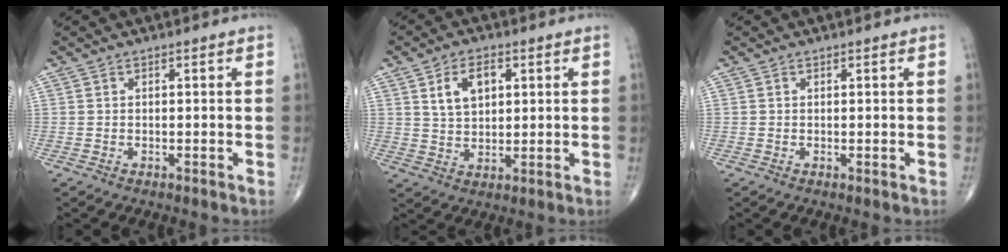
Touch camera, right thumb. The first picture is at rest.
{"total": 7.2, "force": [2.6, 4.5, 5.1], "torque": [-0.073, -0.007, 0.051]}
{"total": 0.0}